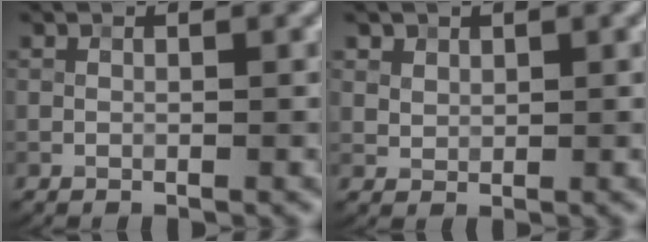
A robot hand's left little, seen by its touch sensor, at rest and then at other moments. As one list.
[{"total": 2.1, "force": [1.4, 1.5, 0.7], "torque": [-0.022, -0.010, 0.043]}]